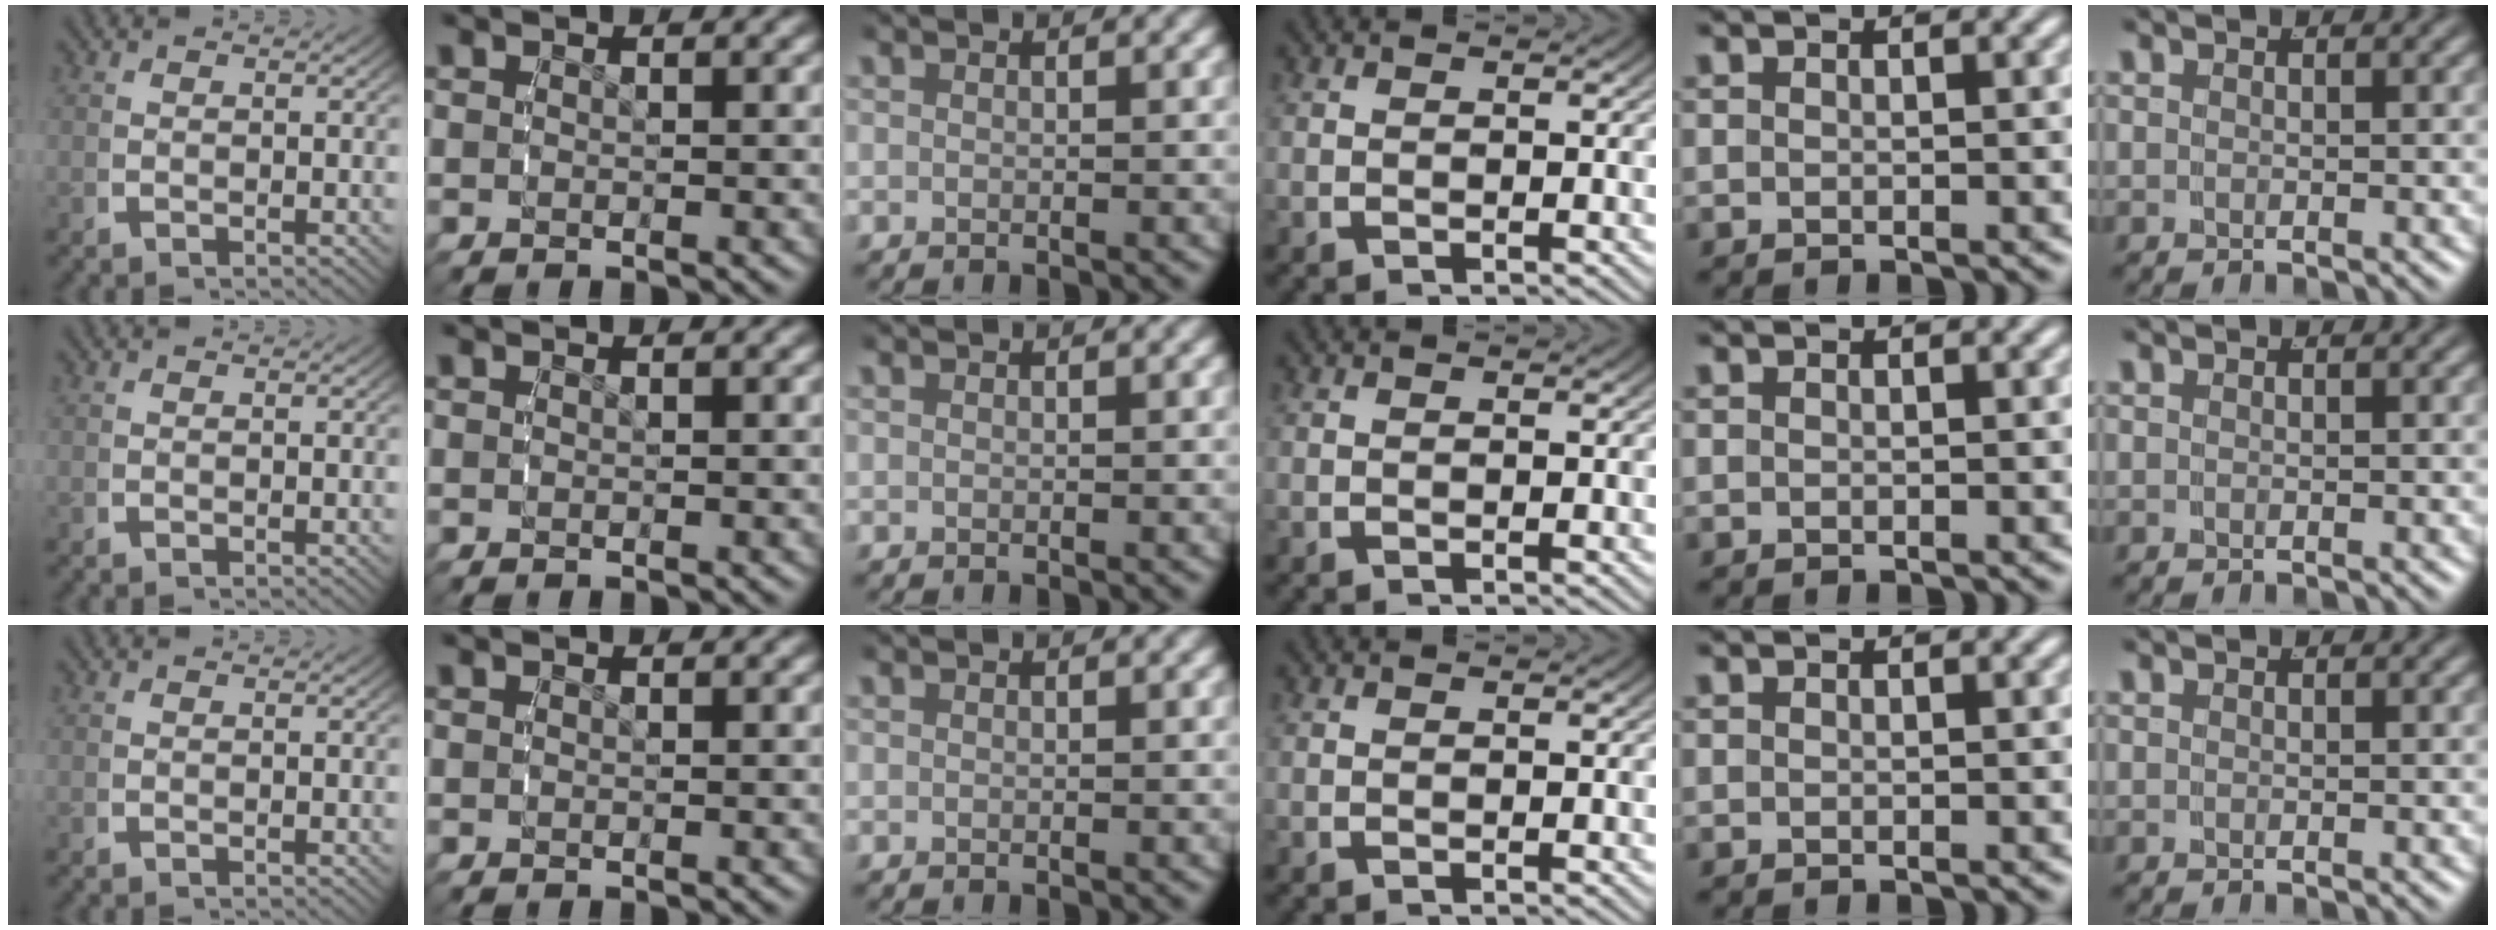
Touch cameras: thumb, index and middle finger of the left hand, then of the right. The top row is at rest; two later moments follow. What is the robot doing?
{"motion": "reach", "object": "pen bag"}